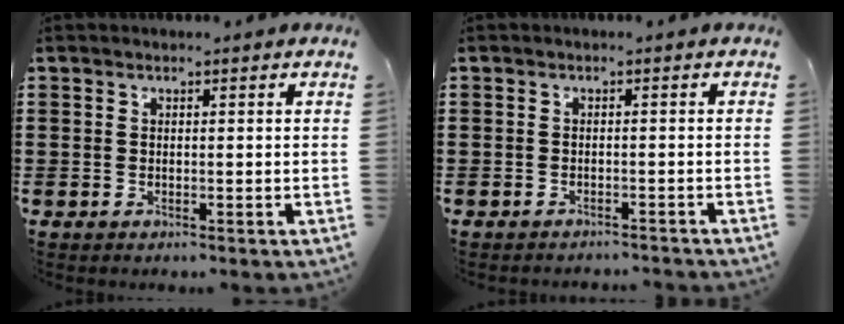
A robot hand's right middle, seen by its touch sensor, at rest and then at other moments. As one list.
[{"total": 1.1, "force": [-1.1, -0.1, 0.1], "torque": [-0.004, 0.000, -0.022]}]